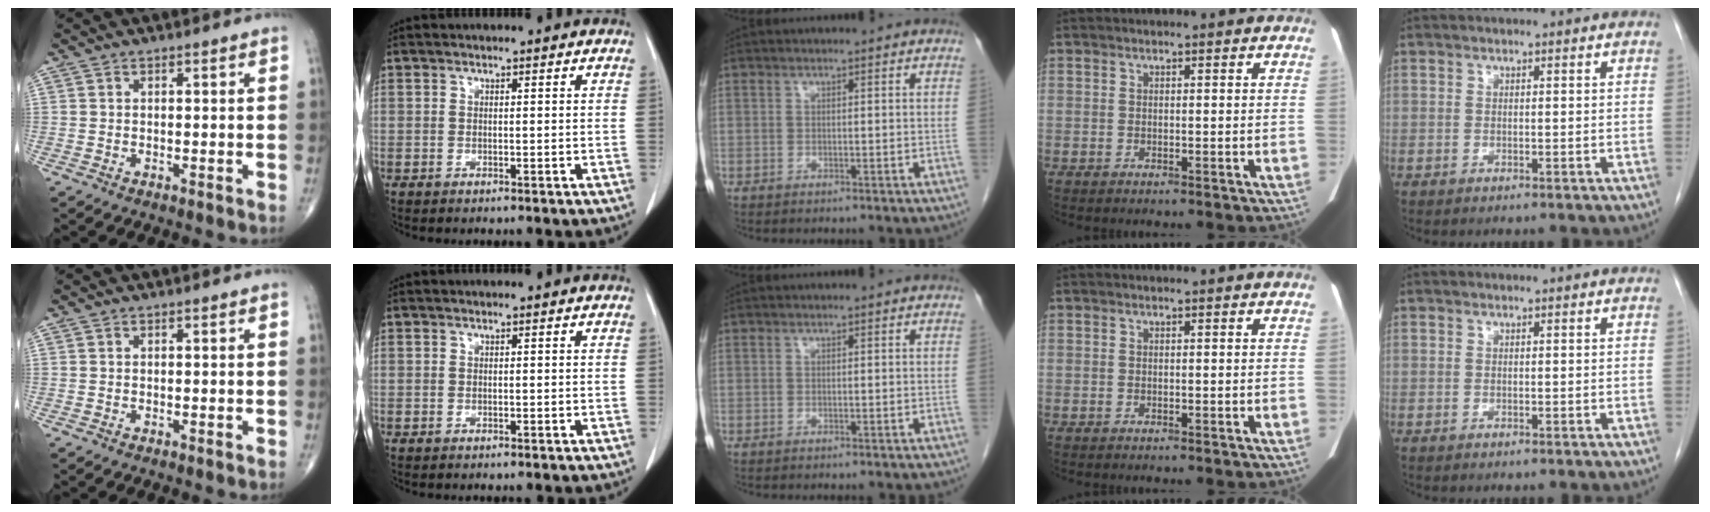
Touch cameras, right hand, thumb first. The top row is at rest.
{}